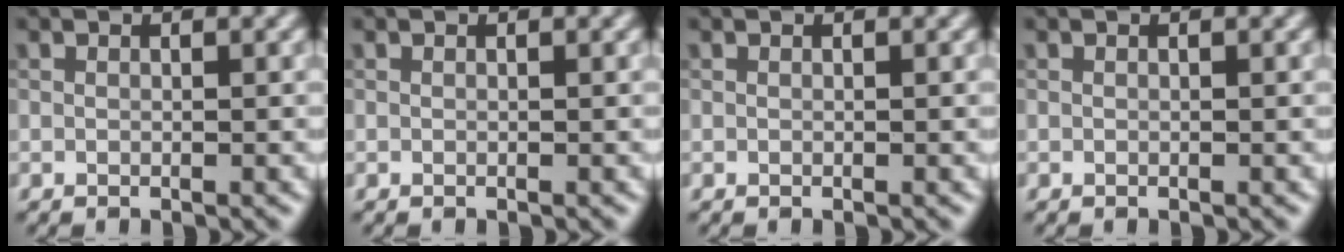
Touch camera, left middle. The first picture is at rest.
{"total": 0.0}
{"total": 0.0}
{"total": 0.0}